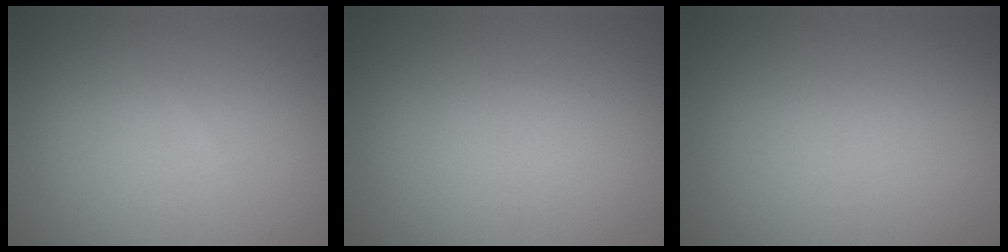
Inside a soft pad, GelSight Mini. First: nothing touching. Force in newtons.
{"total": 0.0}
{"total": 0.0}